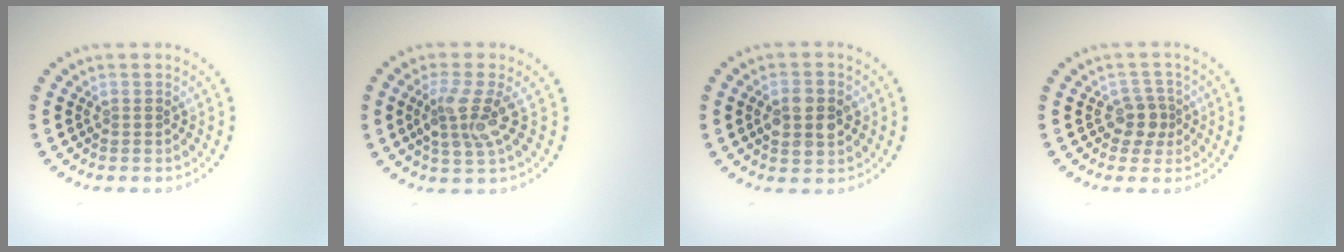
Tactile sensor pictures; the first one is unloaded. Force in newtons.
{"total": 3.1, "press": 2.6, "slide": 1.6}
{"total": 4.4, "press": 4.4, "slide": 0.1}
{"total": 2.2, "press": 1.8, "slide": 1.2}